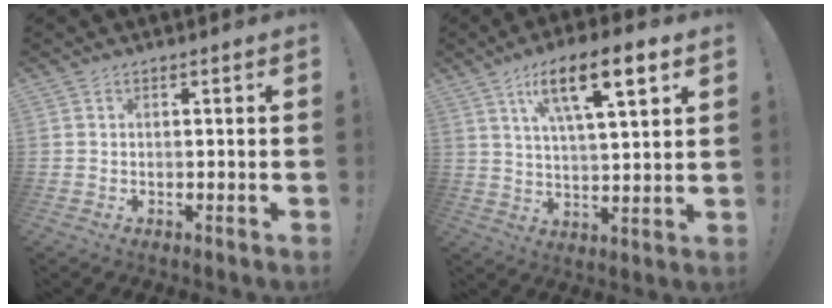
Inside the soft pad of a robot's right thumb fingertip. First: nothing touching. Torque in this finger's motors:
{"motor_torque": [0.18, 0.46, 1.26, 0.42, 0.39]}